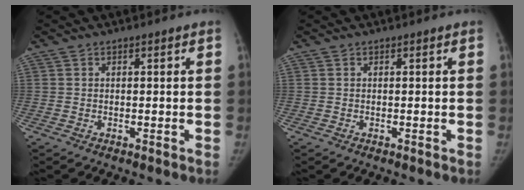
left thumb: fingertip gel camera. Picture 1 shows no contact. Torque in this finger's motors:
{"motor_torque": [-0.01, 0.01, 0.13, -0.14, 0.01]}